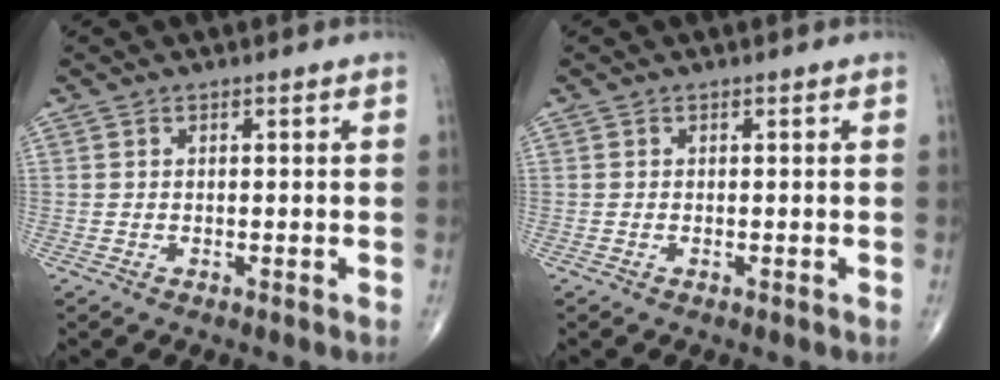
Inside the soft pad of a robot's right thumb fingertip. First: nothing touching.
{"total": 0.0}